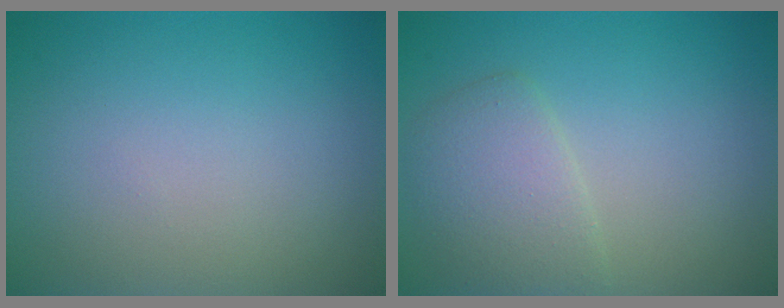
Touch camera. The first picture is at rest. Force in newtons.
{"total": 3.2, "press": 3.2, "slide": 0.2}